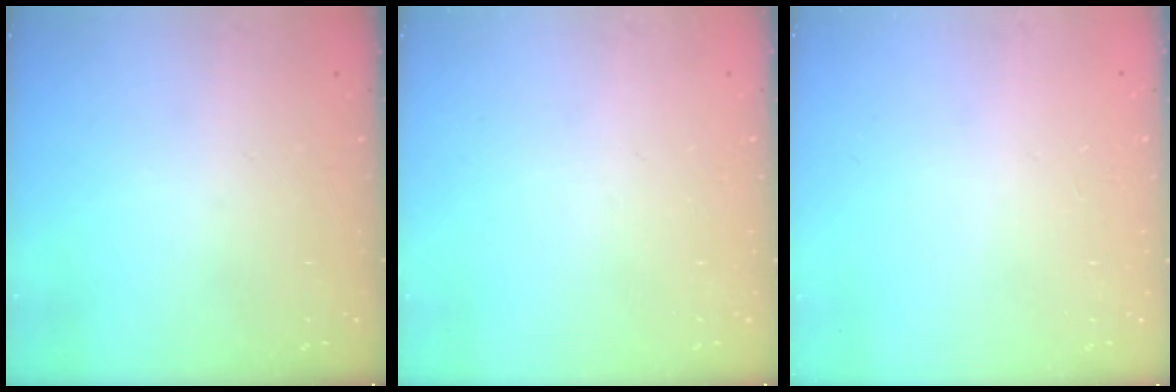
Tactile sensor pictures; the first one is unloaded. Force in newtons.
{"total": 0.0}
{"total": 1.0, "press": 0.8, "slide": 0.6}